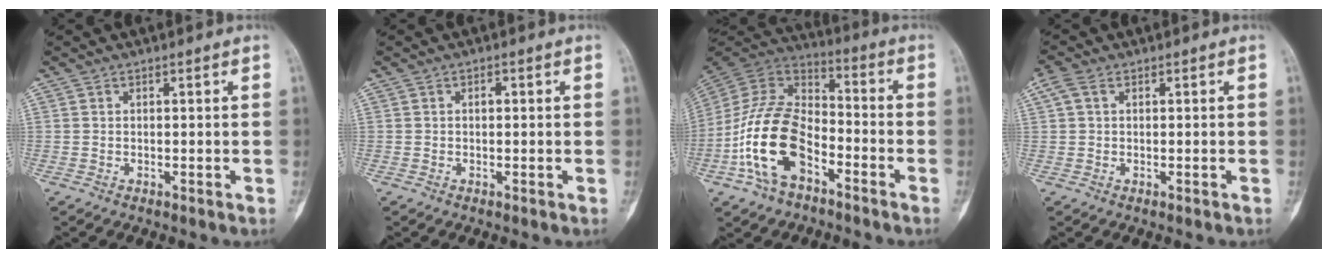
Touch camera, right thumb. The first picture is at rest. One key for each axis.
{"total": 0.9, "fx": 0.1, "fy": 0.6, "fz": 0.6, "tx": -0.005, "ty": 0.003, "tz": -0.001}
{"total": 17.7, "fx": -7.1, "fy": 10.0, "fz": 12.7, "tx": -0.239, "ty": 0.056, "tz": -0.140}
{"total": 2.6, "fx": 0.8, "fy": 1.4, "fz": 2.1, "tx": -0.061, "ty": 0.017, "tz": 0.017}